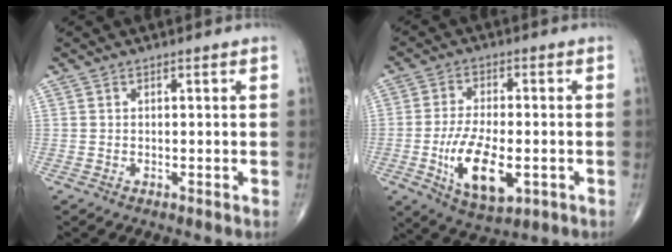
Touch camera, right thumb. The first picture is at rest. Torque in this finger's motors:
{"motor_torque": [0.03, 0.89, 1.04, -0.19, 0.31]}